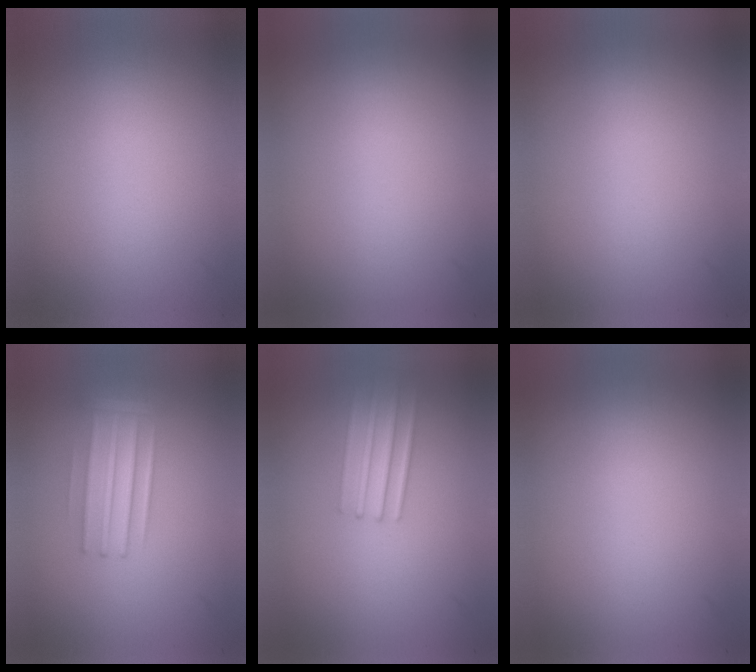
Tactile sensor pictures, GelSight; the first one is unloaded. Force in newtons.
{"total": 0.0}
{"total": 0.0}
{"total": 2.8}
{"total": 2.1}
{"total": 0.0}